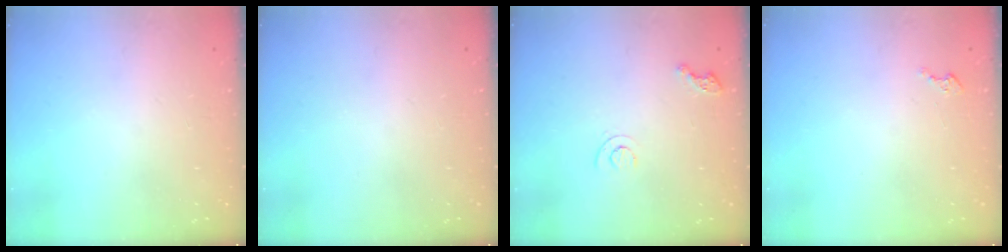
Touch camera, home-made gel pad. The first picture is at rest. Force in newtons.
{"total": 0.0}
{"total": 5.1, "press": 5.1, "slide": 0.5}
{"total": 1.6, "press": 1.5, "slide": 0.2}